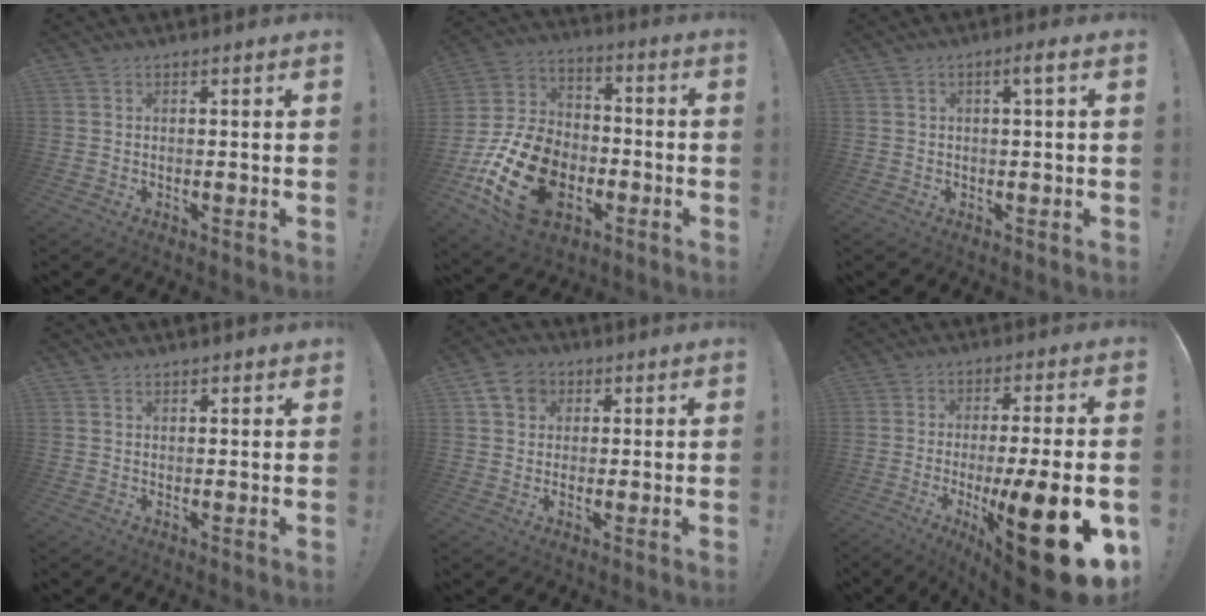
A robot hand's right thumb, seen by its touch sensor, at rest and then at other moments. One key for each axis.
{"total": 22.6, "fx": -8.1, "fy": 15.2, "fz": 14.6, "tx": -0.257, "ty": 0.050, "tz": -0.126}
{"total": 2.7, "fx": 0.4, "fy": 0.2, "fz": 2.7, "tx": -0.039, "ty": 0.000, "tz": 0.001}
{"total": 1.4, "fx": 1.2, "fy": 0.6, "fz": 0.4, "tx": -0.001, "ty": -0.006, "tz": 0.022}
{"total": 7.6, "fx": 3.1, "fy": 6.2, "fz": 3.0, "tx": -0.039, "ty": -0.007, "tz": 0.061}
{"total": 23.5, "fx": -6.9, "fy": 5.0, "fz": 21.9, "tx": -0.307, "ty": 0.016, "tz": -0.096}